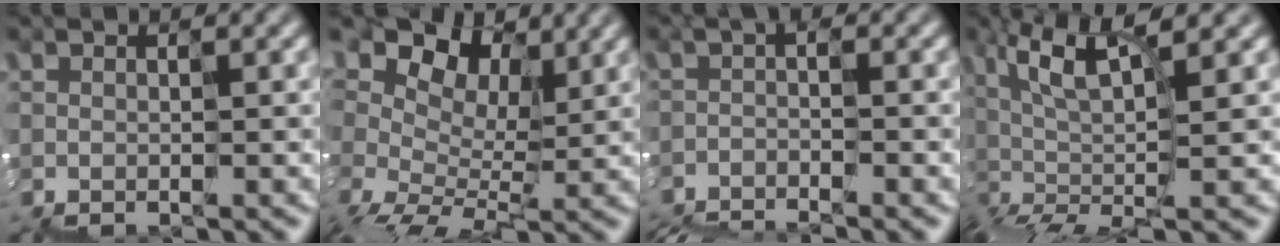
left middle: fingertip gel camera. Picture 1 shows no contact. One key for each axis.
{"total": 8.0, "fx": 4.7, "fy": 4.4, "fz": 4.7, "tx": -0.105, "ty": 0.017, "tz": 0.083}
{"total": 4.2, "fx": -3.9, "fy": 0.6, "fz": 1.3, "tx": -0.024, "ty": -0.015, "tz": -0.056}
{"total": 6.1, "fx": 1.1, "fy": 1.3, "fz": 5.8, "tx": -0.130, "ty": 0.017, "tz": 0.017}